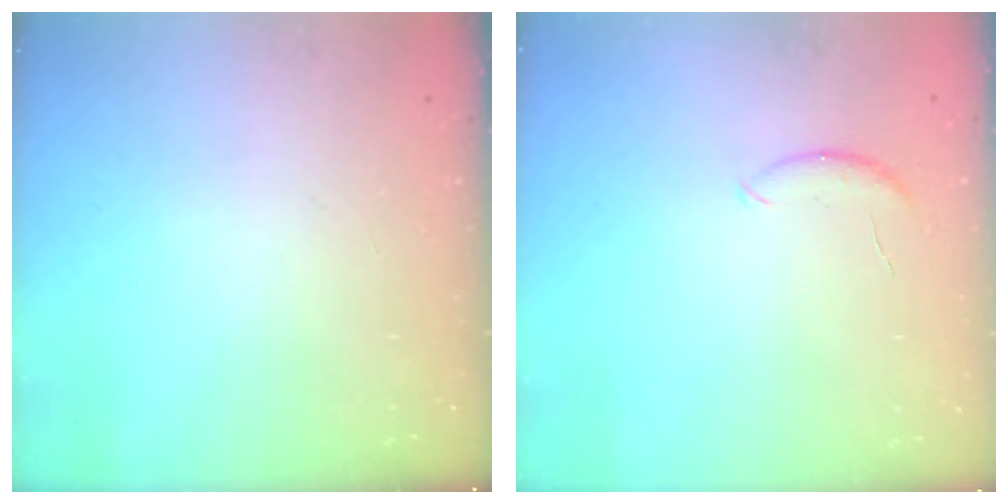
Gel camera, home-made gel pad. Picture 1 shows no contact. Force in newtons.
{"total": 5.5, "press": 5.5, "slide": 0.5}